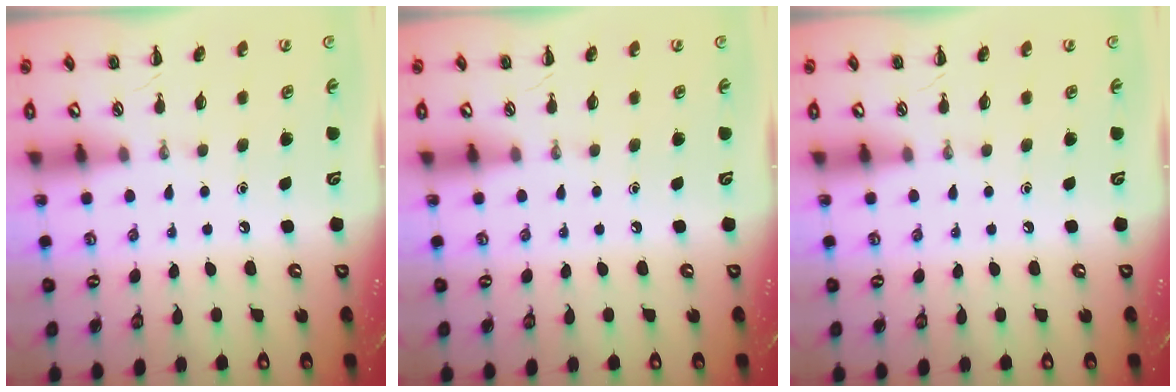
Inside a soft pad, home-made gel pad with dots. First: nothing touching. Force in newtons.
{"total": 0.0}
{"total": 0.0}